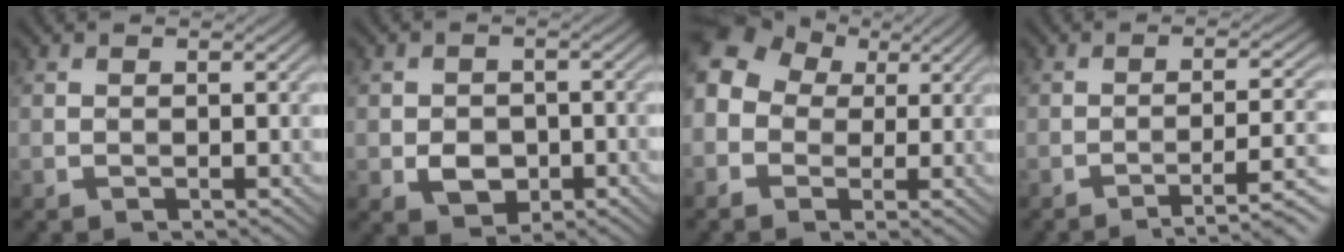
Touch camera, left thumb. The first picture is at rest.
{"total": 3.8, "force": [-1.2, 2.8, 2.2], "torque": [-0.040, -0.008, -0.023]}
{"total": 10.6, "force": [0.5, 8.8, 5.8], "torque": [-0.161, 0.010, -0.021]}
{"total": 7.2, "force": [-4.2, 1.4, 5.7], "torque": [-0.089, 0.007, -0.062]}